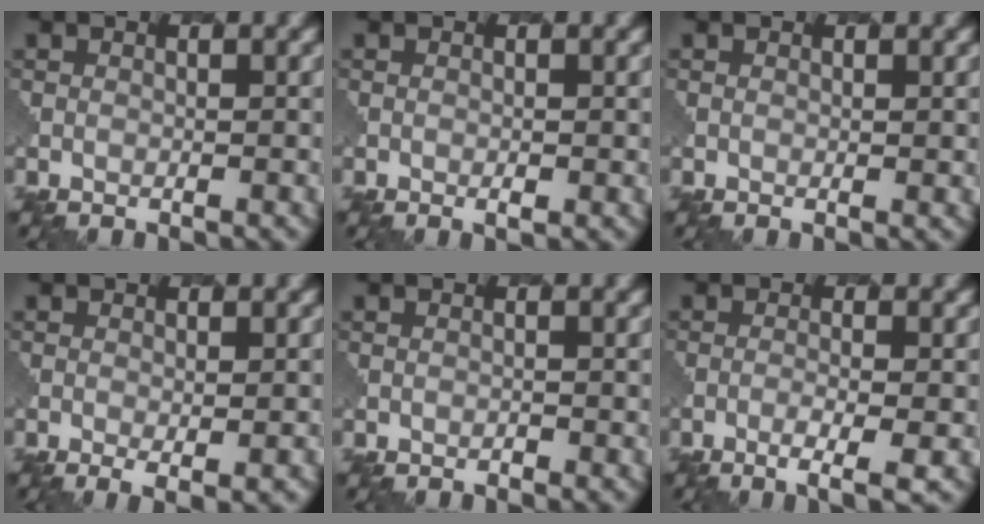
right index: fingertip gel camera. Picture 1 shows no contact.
{"total": 0.7, "force": [0.0, 0.2, 0.7], "torque": [-0.010, -0.003, 0.002]}
{"total": 0.7, "force": [0.4, 0.1, 0.6], "torque": [-0.008, -0.005, 0.006]}
{"total": 2.3, "force": [-0.5, 0.5, 2.2], "torque": [-0.034, -0.010, -0.004]}
{"total": 0.0}
{"total": 3.0, "force": [-1.1, 0.6, 2.7], "torque": [-0.046, -0.001, -0.024]}